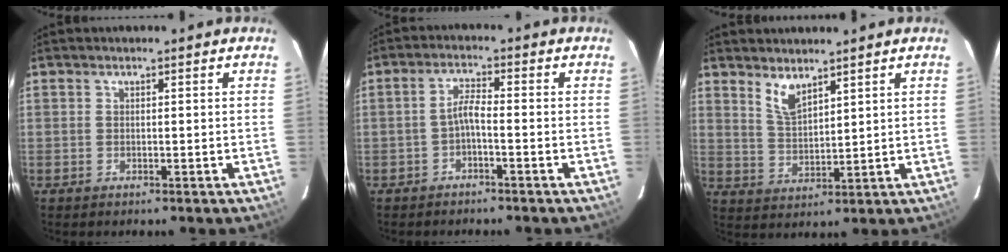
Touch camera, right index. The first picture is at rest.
{"total": 2.7, "force": [-1.5, 0.3, 2.2], "torque": [-0.050, 0.009, -0.031]}
{"total": 5.5, "force": [3.8, 1.8, 3.6], "torque": [-0.070, -0.002, 0.080]}